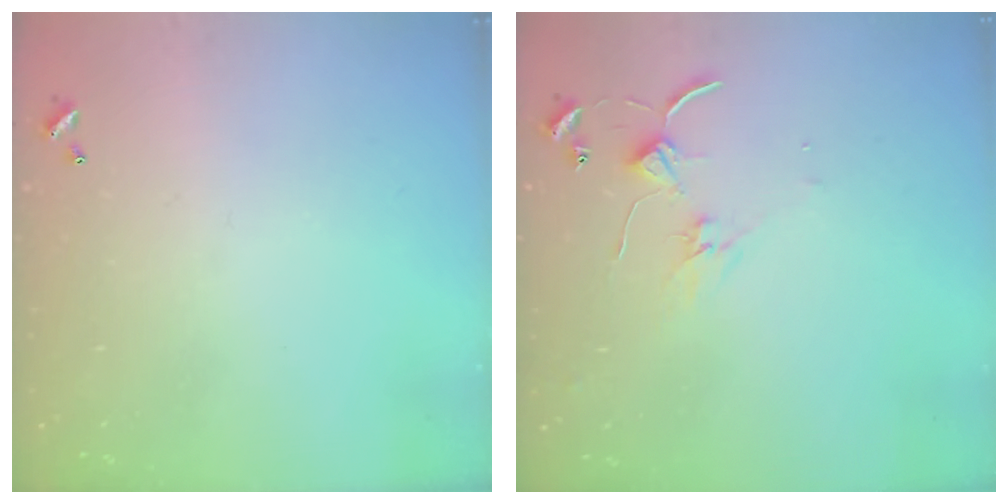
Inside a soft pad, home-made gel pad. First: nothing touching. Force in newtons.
{"total": 1.4, "press": 1.3, "slide": 0.2}